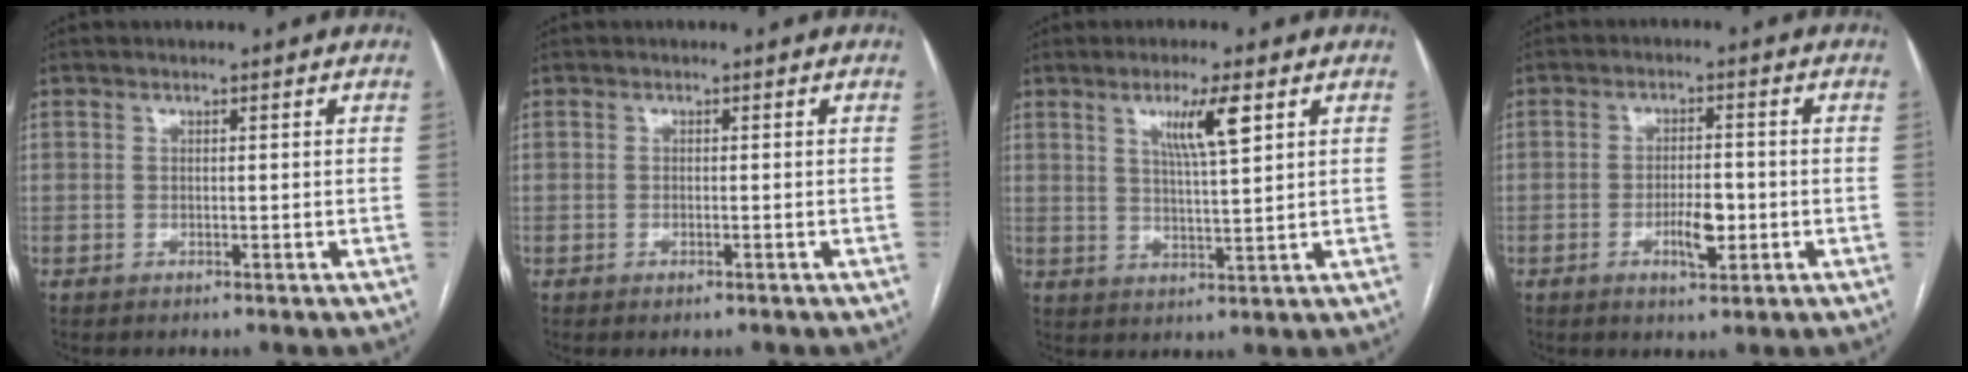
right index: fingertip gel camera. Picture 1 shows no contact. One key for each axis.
{"total": 0.8, "fx": -0.5, "fy": 0.1, "fz": 0.5, "tx": -0.010, "ty": -0.002, "tz": -0.006}
{"total": 6.4, "fx": 3.1, "fy": 0.2, "fz": 5.6, "tx": -0.098, "ty": -0.002, "tz": 0.054}
{"total": 4.8, "fx": -1.4, "fy": 1.6, "fz": 4.3, "tx": -0.072, "ty": 0.001, "tz": -0.018}